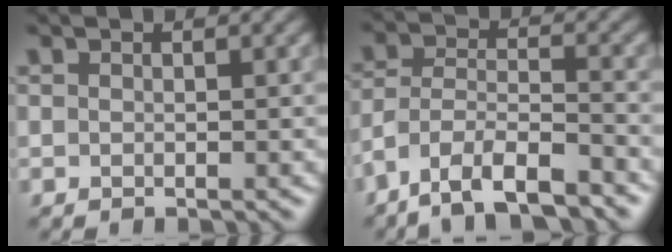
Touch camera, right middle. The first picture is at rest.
{"total": 8.2, "force": [-6.4, 2.7, 4.4], "torque": [-0.077, -0.001, -0.121]}